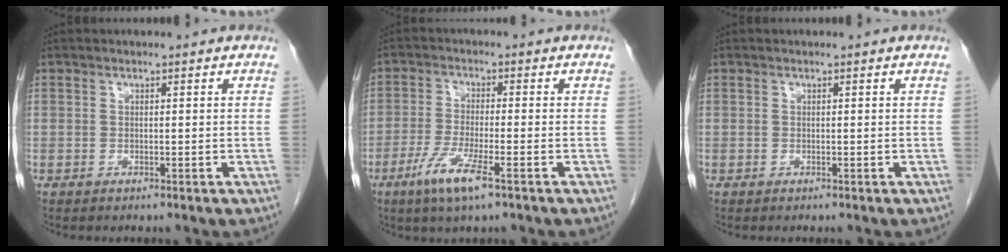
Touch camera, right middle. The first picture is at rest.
{"total": 6.0, "force": [-3.3, 0.3, 5.0], "torque": [-0.106, -0.014, -0.063]}
{"total": 0.0}